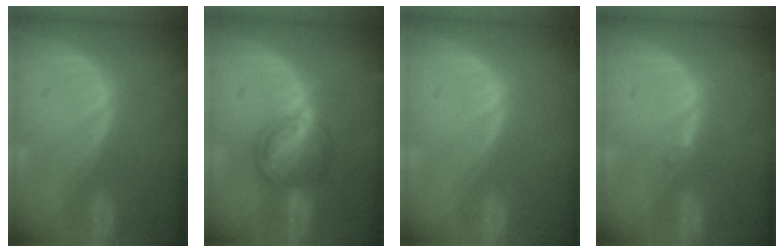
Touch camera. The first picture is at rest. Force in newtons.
{"total": 6.1, "press": 6.0, "slide": 0.8}
{"total": 0.0}
{"total": 0.7, "press": 0.7, "slide": 0.2}